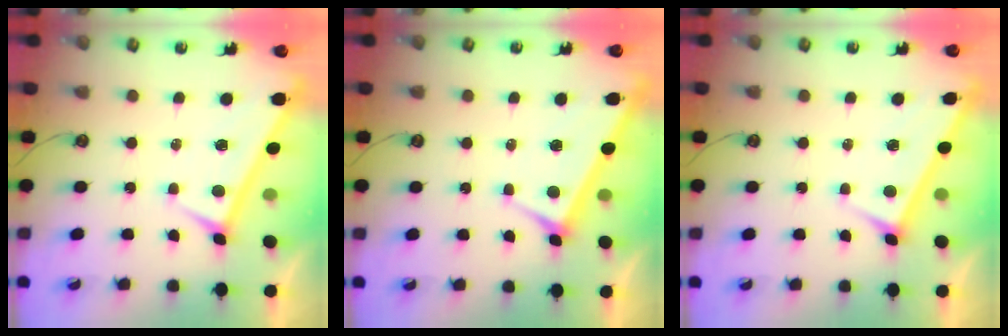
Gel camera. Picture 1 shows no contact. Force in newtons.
{"total": 3.9, "press": 3.8, "slide": 0.6}
{"total": 3.2, "press": 3.2, "slide": 0.3}